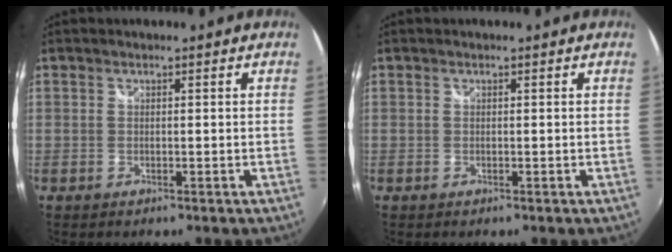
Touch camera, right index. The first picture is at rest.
{"total": 0.0}